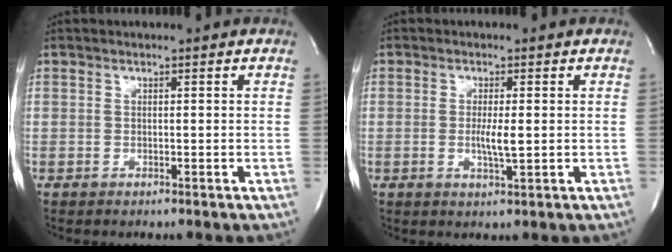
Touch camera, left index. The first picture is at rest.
{"total": 3.1, "force": [-0.2, 0.3, 3.1], "torque": [-0.061, -0.005, -0.002]}